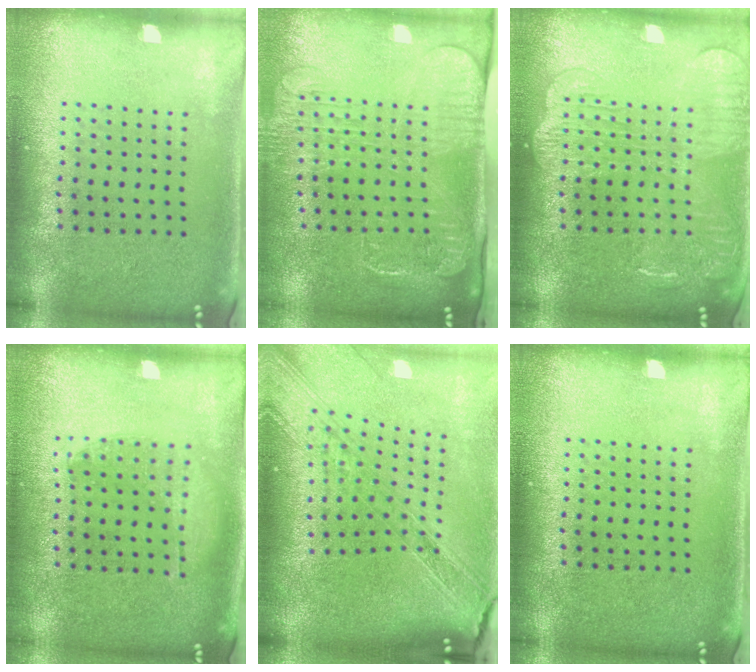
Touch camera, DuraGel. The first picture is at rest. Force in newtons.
{"total": 2.6, "press": 2.0, "slide": 1.7}
{"total": 3.5, "press": 3.4, "slide": 0.5}
{"total": 1.1, "press": 0.9, "slide": 0.5}
{"total": 2.6, "press": 2.2, "slide": 1.5}
{"total": 0.0}